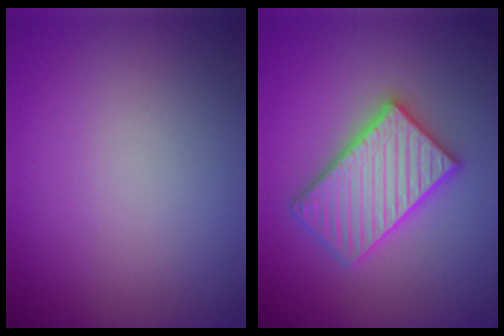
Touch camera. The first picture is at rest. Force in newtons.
{"total": 5.6, "press": 5.5, "slide": 0.8}